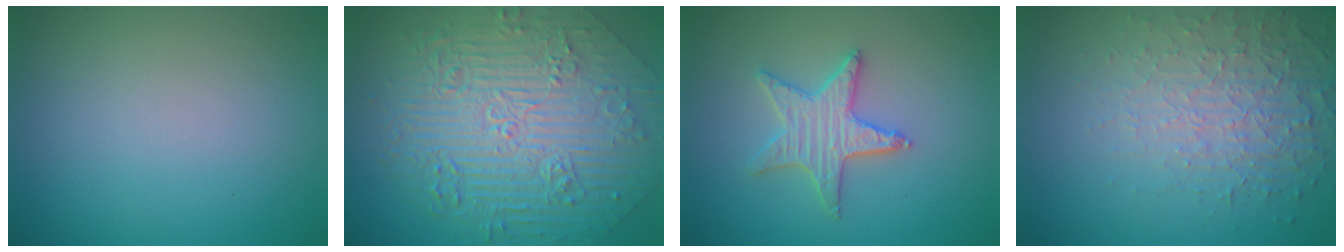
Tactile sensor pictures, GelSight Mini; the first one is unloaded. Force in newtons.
{"total": 11.1, "press": 7.5, "slide": 8.2}
{"total": 3.2, "press": 3.1, "slide": 0.7}
{"total": 5.3, "press": 3.4, "slide": 4.0}